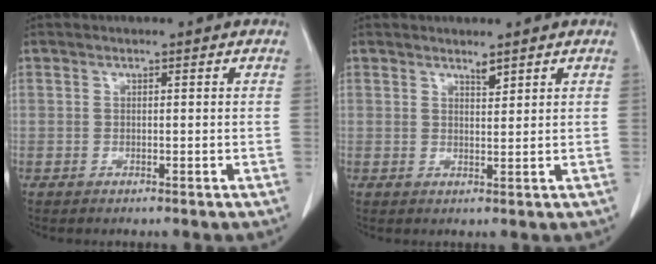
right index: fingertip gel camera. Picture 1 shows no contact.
{"total": 1.6, "force": [1.4, 0.1, 0.7], "torque": [-0.013, -0.007, 0.027]}